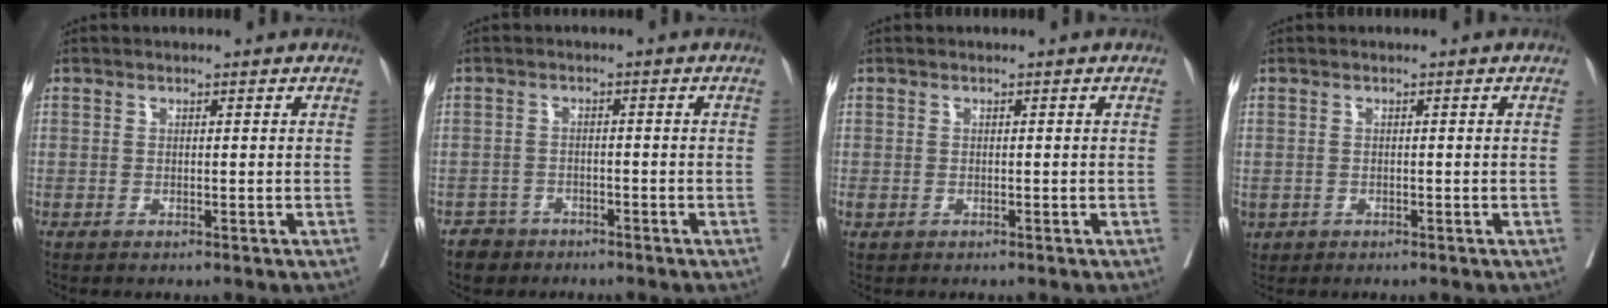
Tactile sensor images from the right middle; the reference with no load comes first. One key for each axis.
{"total": 3.4, "fx": -2.4, "fy": 2.4, "fz": -0.2, "tx": 0.002, "ty": 0.009, "tz": -0.040}
{"total": 1.7, "fx": -0.6, "fy": 1.2, "fz": 1.1, "tx": -0.028, "ty": 0.000, "tz": -0.004}
{"total": 3.1, "fx": -1.2, "fy": 2.5, "fz": 1.3, "tx": -0.034, "ty": -0.002, "tz": -0.012}